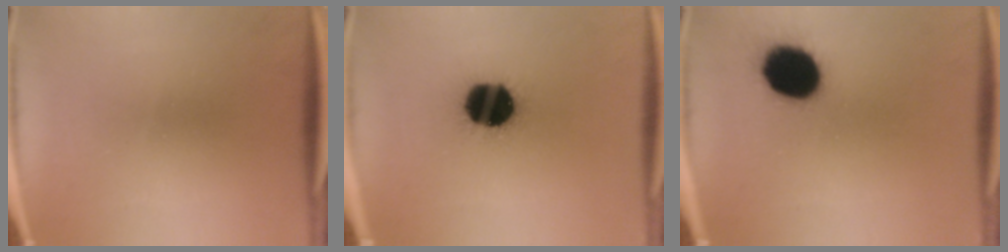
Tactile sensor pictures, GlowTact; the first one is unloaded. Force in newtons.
{"total": 19.9}
{"total": 16.6}